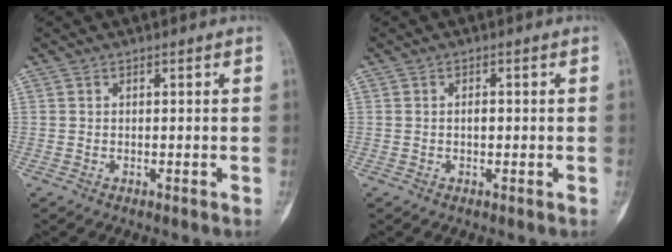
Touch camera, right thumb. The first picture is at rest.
{"total": 1.1, "force": [-0.1, 0.7, 0.9], "torque": [-0.013, 0.002, -0.002]}